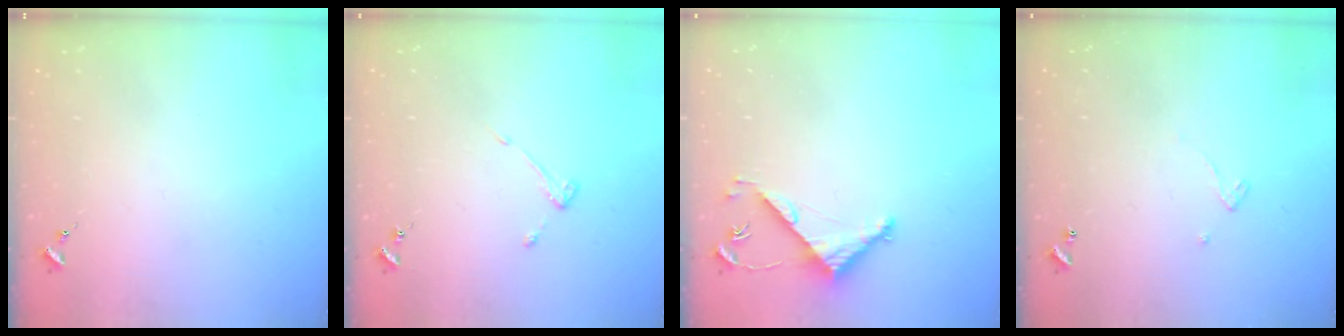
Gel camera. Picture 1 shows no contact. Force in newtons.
{"total": 3.0, "press": 3.0, "slide": 0.4}
{"total": 4.8, "press": 4.8, "slide": 0.3}
{"total": 3.2, "press": 3.2, "slide": 0.2}